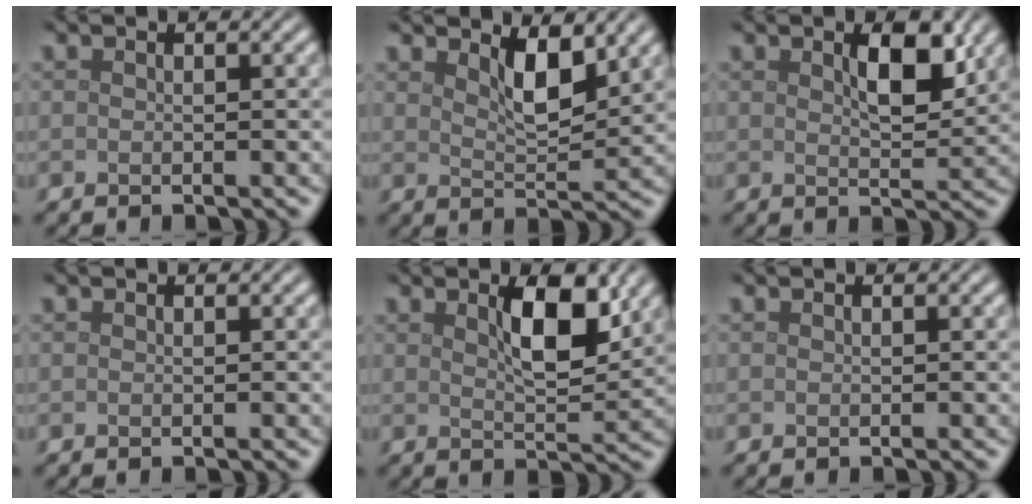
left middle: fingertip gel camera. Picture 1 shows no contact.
{"total": 3.6, "force": [2.1, 1.2, 2.7], "torque": [-0.052, -0.007, 0.036]}
{"total": 3.8, "force": [1.7, 1.4, 3.1], "torque": [-0.052, -0.002, 0.029]}
{"total": 0.0}
{"total": 5.0, "force": [2.1, 1.6, 4.2], "torque": [-0.070, -0.003, 0.035]}
{"total": 0.0}